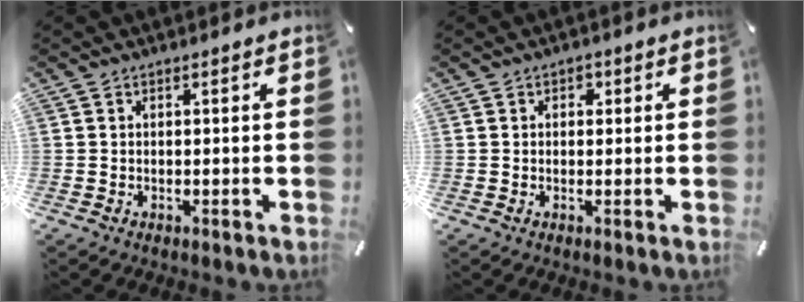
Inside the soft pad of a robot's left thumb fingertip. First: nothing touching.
{"total": 1.5, "force": [0.4, 1.4, 0.5], "torque": [0.004, 0.002, 0.000]}